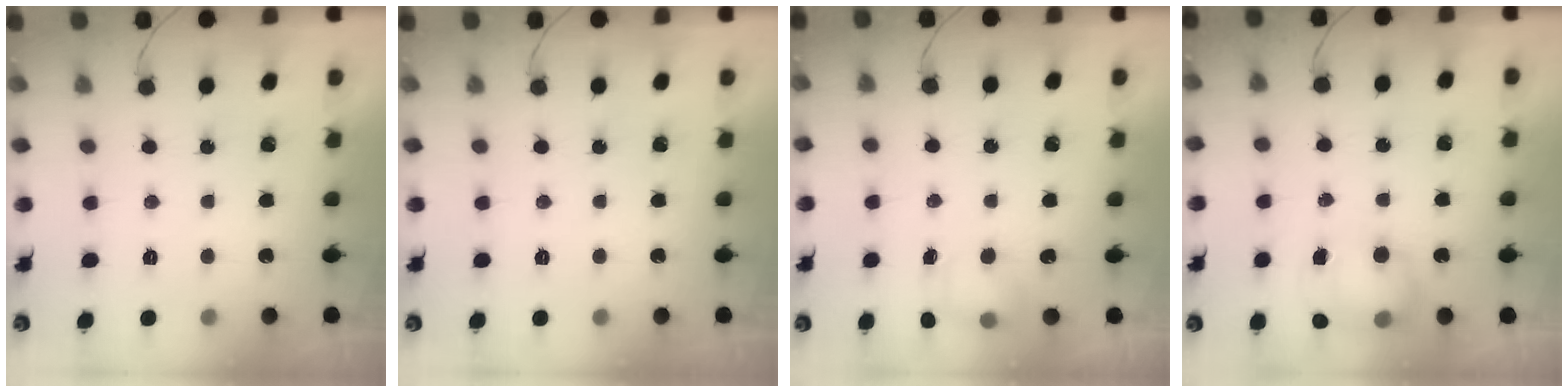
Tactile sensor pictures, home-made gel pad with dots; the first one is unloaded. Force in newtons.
{"total": 0.0}
{"total": 4.6, "press": 4.5, "slide": 1.1}
{"total": 8.0, "press": 8.0, "slide": 0.6}